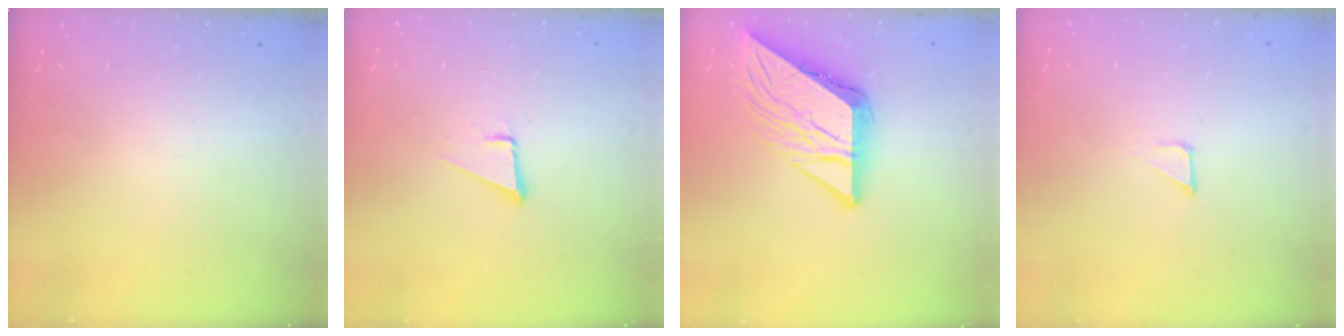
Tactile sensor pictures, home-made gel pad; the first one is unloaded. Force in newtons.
{"total": 4.3, "press": 3.4, "slide": 2.6}
{"total": 11.2, "press": 11.2, "slide": 1.1}
{"total": 1.3, "press": 1.3, "slide": 0.0}